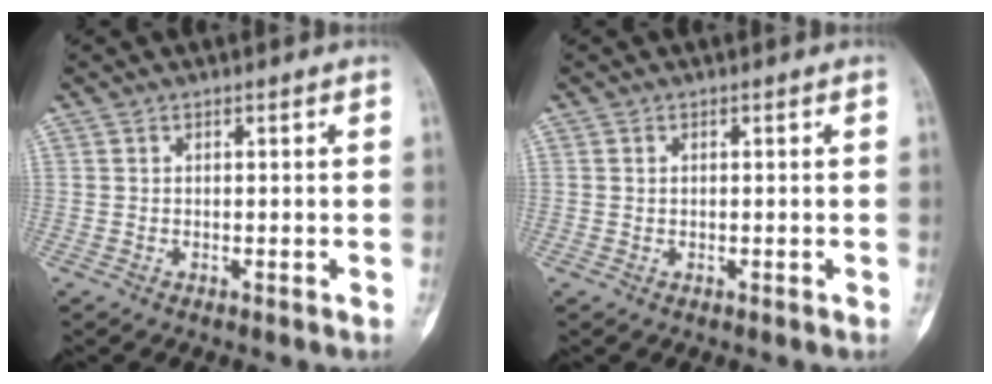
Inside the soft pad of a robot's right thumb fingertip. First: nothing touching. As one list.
[{"total": 0.5, "force": [0.1, 0.5, 0.2], "torque": [0.004, 0.001, 0.001]}]